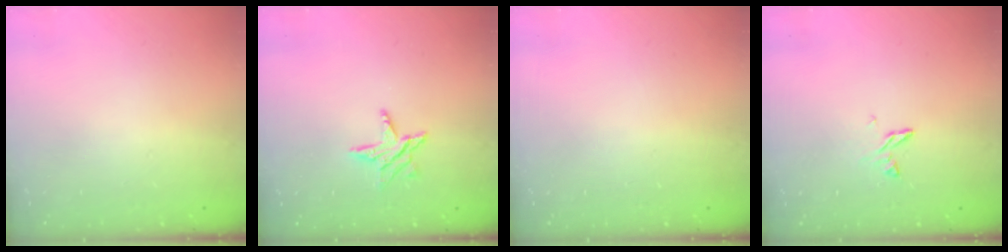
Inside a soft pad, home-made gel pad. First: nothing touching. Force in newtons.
{"total": 6.8, "press": 6.8, "slide": 0.4}
{"total": 0.0}
{"total": 5.1, "press": 5.1, "slide": 0.4}